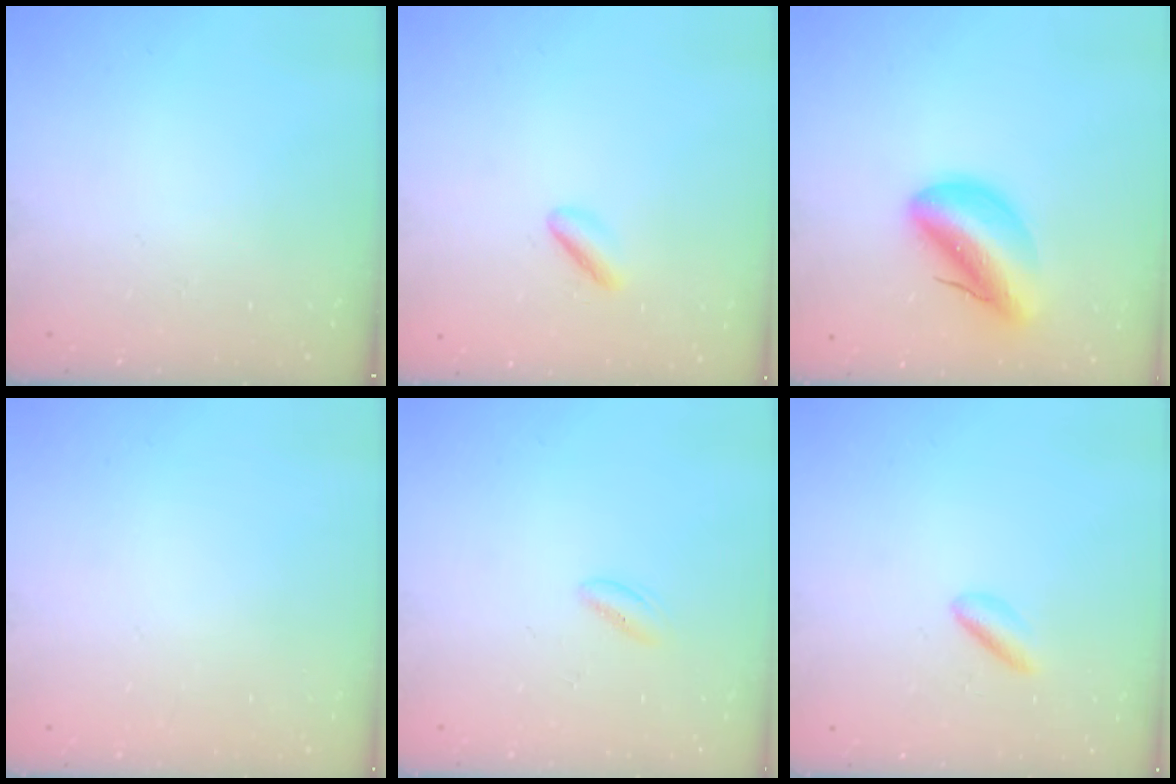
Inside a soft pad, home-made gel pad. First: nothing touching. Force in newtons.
{"total": 2.7, "press": 2.5, "slide": 1.2}
{"total": 9.6, "press": 9.2, "slide": 3.0}
{"total": 2.0, "press": 2.0, "slide": 0.1}
{"total": 1.5, "press": 1.4, "slide": 0.3}
{"total": 2.8, "press": 2.7, "slide": 0.8}